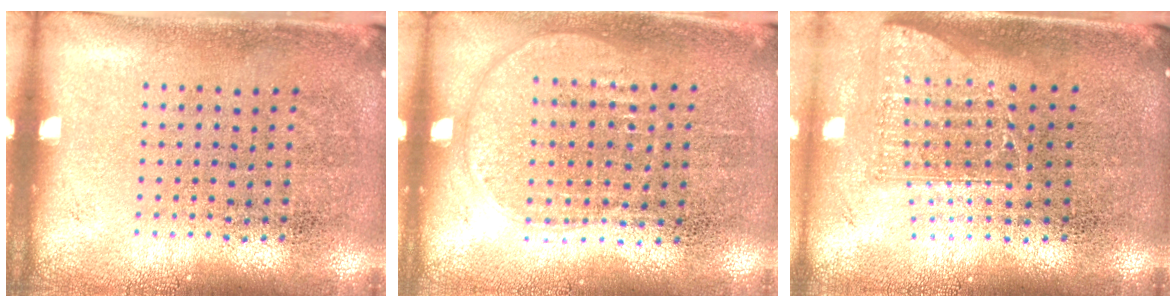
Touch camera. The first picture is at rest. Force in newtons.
{"total": 0.9, "press": 0.8, "slide": 0.4}
{"total": 1.7, "press": 1.3, "slide": 1.1}